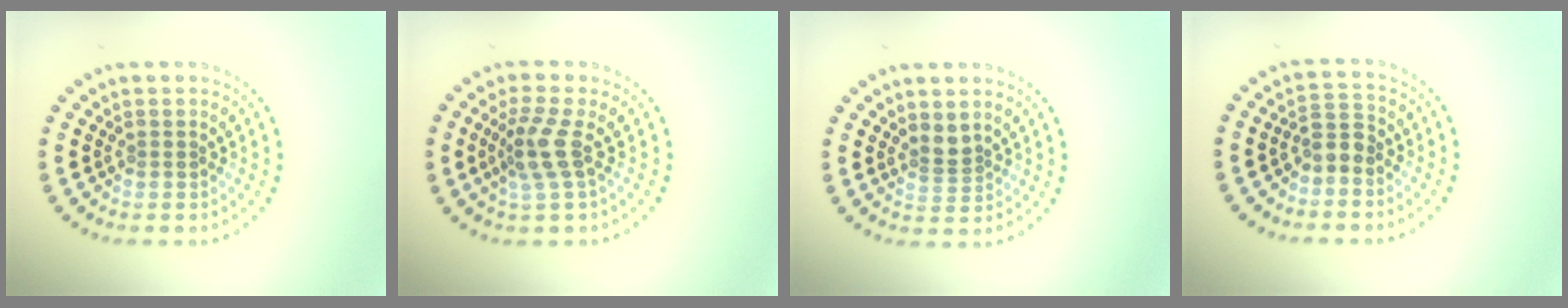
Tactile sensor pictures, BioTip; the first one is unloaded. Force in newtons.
{"total": 2.9, "press": 2.1, "slide": 1.9}
{"total": 1.4, "press": 0.9, "slide": 1.0}
{"total": 2.0, "press": 1.8, "slide": 1.0}